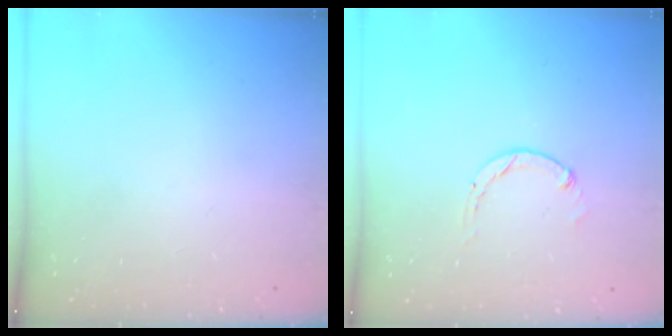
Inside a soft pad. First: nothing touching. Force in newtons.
{"total": 1.2, "press": 1.2, "slide": 0.3}